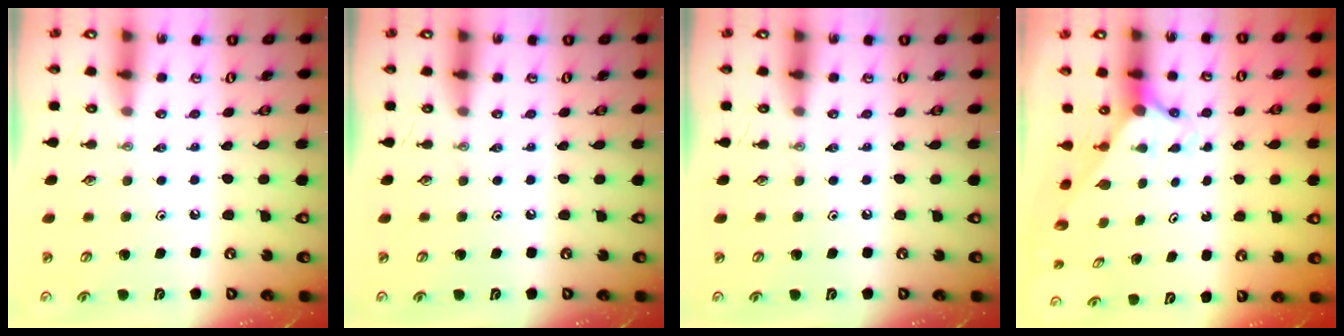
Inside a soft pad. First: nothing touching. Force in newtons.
{"total": 0.0}
{"total": 0.0}
{"total": 2.2, "press": 2.2, "slide": 0.2}